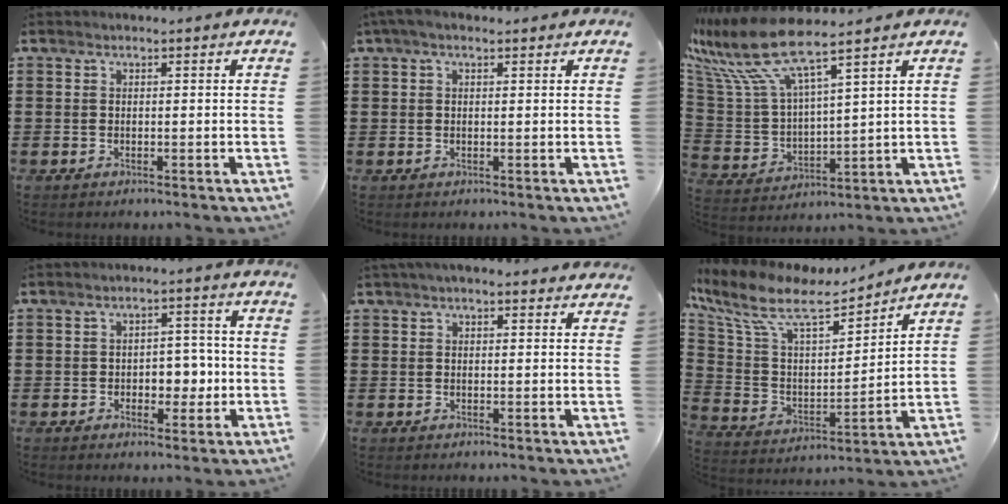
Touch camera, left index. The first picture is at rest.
{"total": 1.9, "force": [0.9, 0.7, 1.5], "torque": [-0.029, 0.006, 0.015]}
{"total": 11.0, "force": [8.6, 1.6, 6.7], "torque": [-0.184, -0.056, 0.142]}
{"total": 4.8, "force": [-0.6, 3.3, 3.4], "torque": [-0.053, 0.002, -0.018]}
{"total": 2.7, "force": [2.2, 1.2, 1.1], "torque": [-0.027, 0.005, 0.041]}
{"total": 11.2, "force": [8.4, 3.5, 6.5], "torque": [-0.165, -0.046, 0.143]}